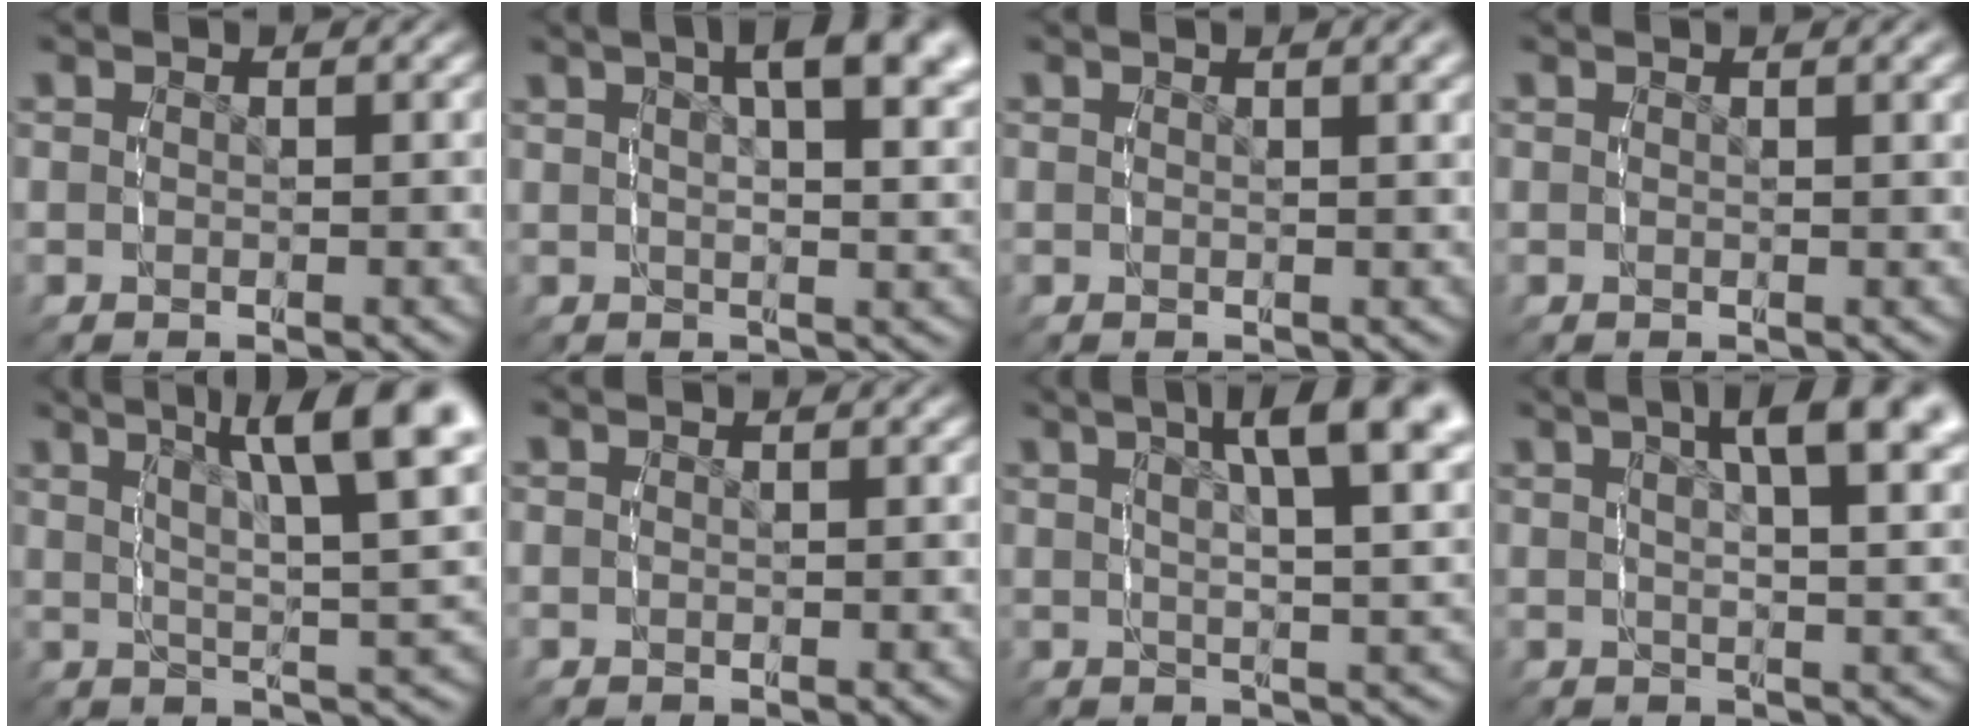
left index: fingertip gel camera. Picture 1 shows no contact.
{"total": 6.7, "force": [3.3, 2.2, 5.5], "torque": [-0.070, 0.014, 0.049]}
{"total": 1.4, "force": [0.8, -0.3, 1.1], "torque": [-0.012, 0.002, 0.015]}
{"total": 0.9, "force": [0.5, -0.4, 0.6], "torque": [-0.009, -0.001, 0.011]}
{"total": 11.1, "force": [5.5, 3.1, 9.2], "torque": [-0.106, 0.021, 0.077]}
{"total": 0.0}
{"total": 9.0, "force": [4.5, 2.6, 7.3], "torque": [-0.093, 0.021, 0.064]}
{"total": 8.0, "force": [4.1, 2.3, 6.5], "torque": [-0.084, 0.018, 0.059]}